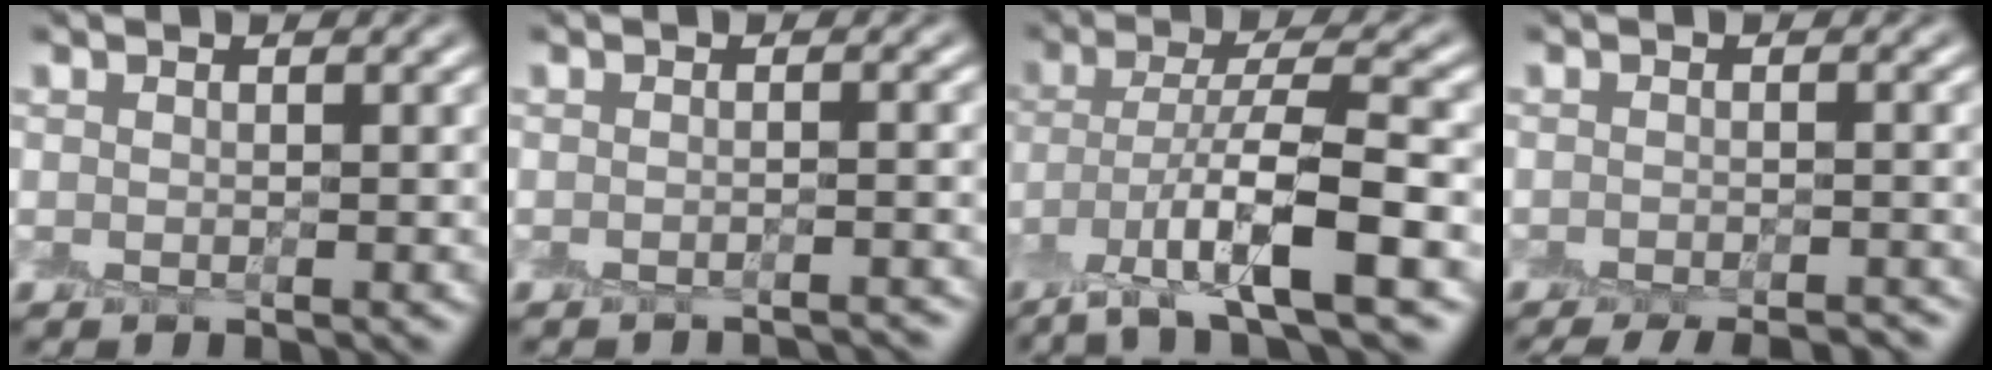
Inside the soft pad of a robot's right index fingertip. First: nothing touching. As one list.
[{"total": 2.2, "force": [-2.2, -0.1, 0.2], "torque": [0.008, -0.001, -0.028]}, {"total": 8.5, "force": [-4.6, 1.5, 7.0], "torque": [-0.123, 0.002, -0.087]}, {"total": 4.9, "force": [-4.2, 1.1, 2.1], "torque": [-0.025, -0.003, -0.045]}]